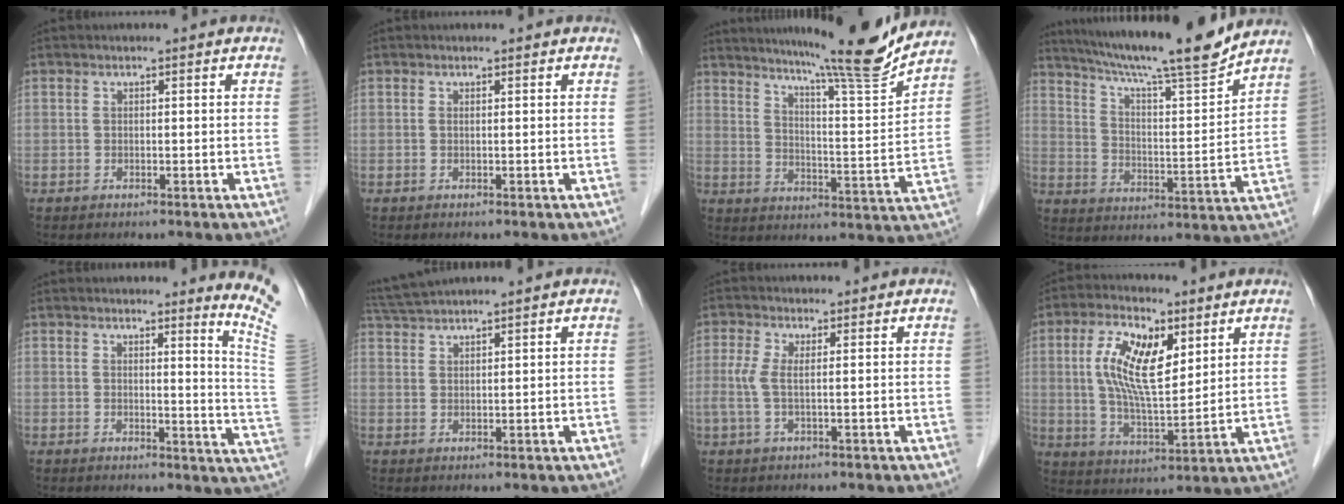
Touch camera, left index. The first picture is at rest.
{"total": 0.0}
{"total": 15.4, "force": [13.7, -1.7, 6.8], "torque": [-0.111, -0.033, 0.195]}
{"total": 17.9, "force": [15.8, -0.5, 8.5], "torque": [-0.141, -0.012, 0.242]}
{"total": 7.9, "force": [6.6, -2.7, 3.4], "torque": [-0.045, -0.098, 0.055]}
{"total": 4.9, "force": [4.5, -1.1, 1.6], "torque": [-0.037, 0.025, 0.090]}
{"total": 2.9, "force": [0.1, 0.5, 2.8], "torque": [-0.079, -0.001, 0.004]}
{"total": 11.3, "force": [3.9, 3.9, 9.9], "torque": [-0.201, 0.009, 0.073]}